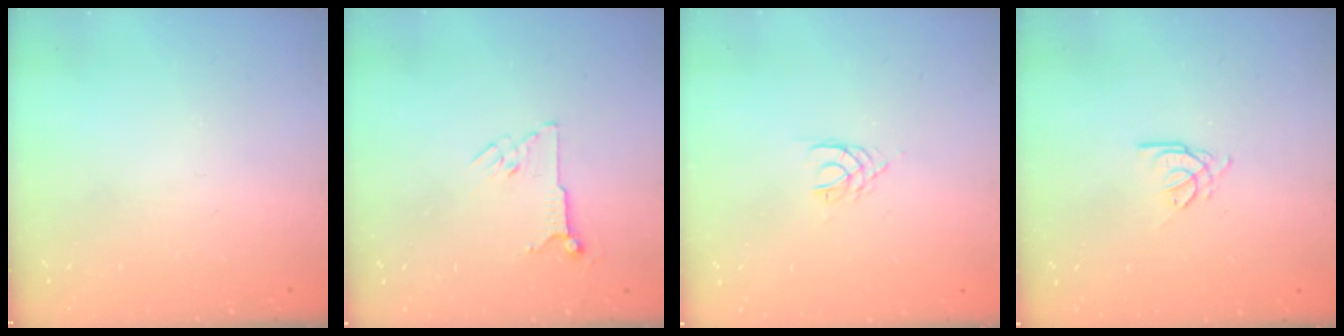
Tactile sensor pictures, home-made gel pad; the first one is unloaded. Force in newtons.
{"total": 6.3, "press": 6.3, "slide": 0.5}
{"total": 2.0, "press": 1.9, "slide": 0.3}
{"total": 0.9, "press": 0.8, "slide": 0.2}